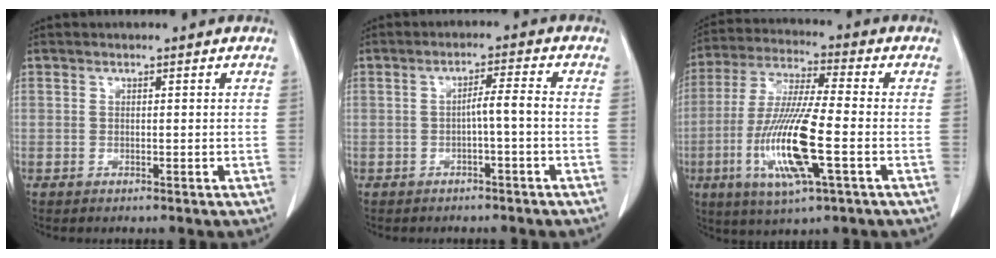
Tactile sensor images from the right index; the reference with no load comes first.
{"total": 3.0, "force": [-0.9, -0.3, 2.9], "torque": [-0.046, 0.008, -0.014]}
{"total": 14.8, "force": [-4.1, 1.3, 14.2], "torque": [-0.293, -0.017, -0.077]}